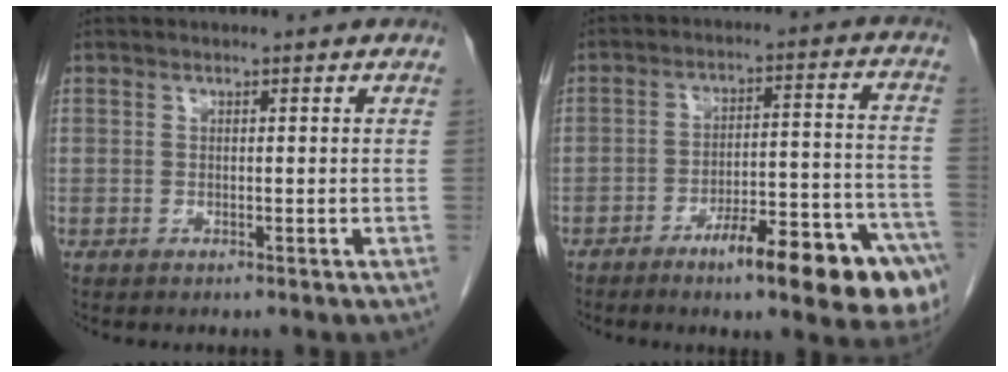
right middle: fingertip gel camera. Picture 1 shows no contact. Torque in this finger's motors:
{"motor_torque": [1.17, -0.97, 0.22, 0.06]}